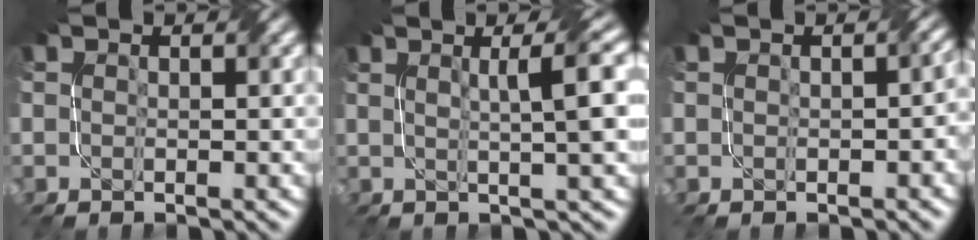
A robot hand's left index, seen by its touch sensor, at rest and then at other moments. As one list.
[{"total": 5.7, "force": [1.5, 1.0, 5.4], "torque": [-0.064, 0.017, 0.022]}, {"total": 1.8, "force": [-0.1, 0.8, 1.5], "torque": [-0.019, 0.002, -0.001]}]